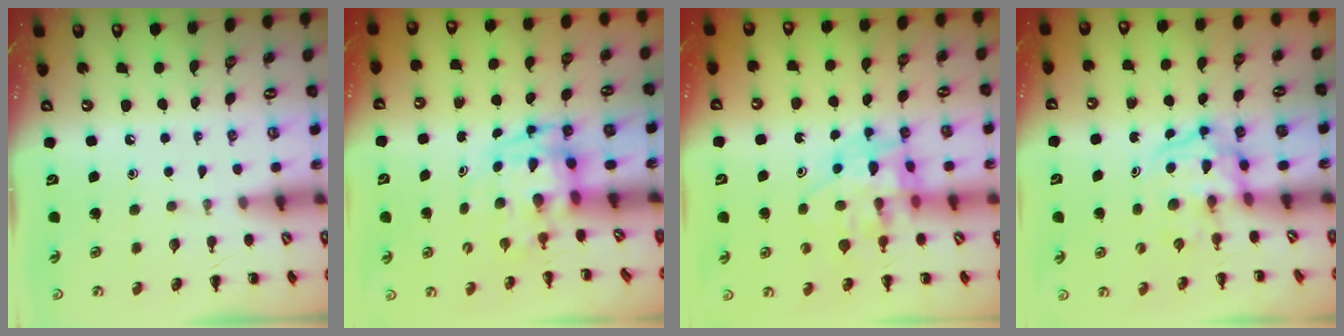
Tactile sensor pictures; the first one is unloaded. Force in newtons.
{"total": 3.4, "press": 3.4, "slide": 0.7}
{"total": 12.0, "press": 11.5, "slide": 3.3}
{"total": 3.6, "press": 3.5, "slide": 0.5}